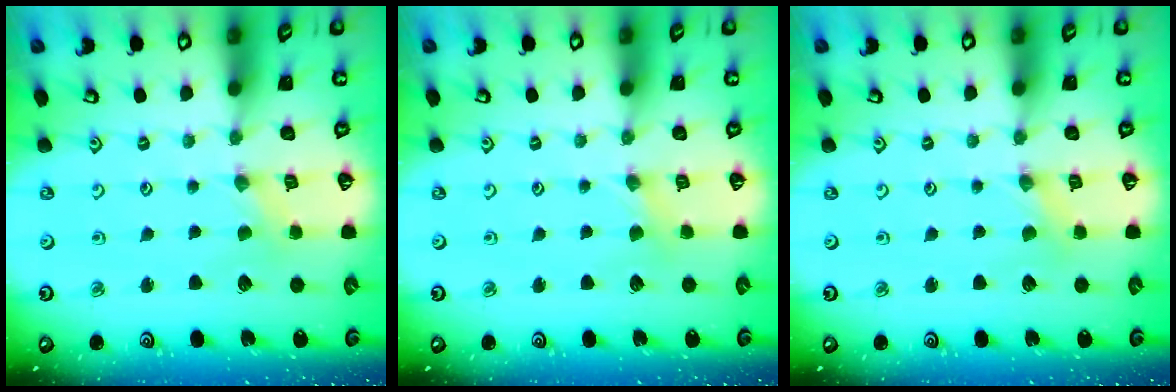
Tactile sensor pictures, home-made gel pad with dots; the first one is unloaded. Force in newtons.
{"total": 2.1, "press": 2.0, "slide": 0.4}
{"total": 1.5, "press": 1.5, "slide": 0.3}